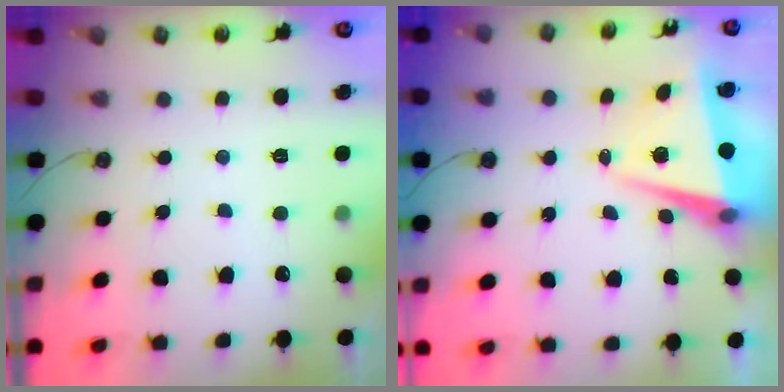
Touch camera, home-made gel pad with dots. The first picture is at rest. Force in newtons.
{"total": 6.6, "press": 6.5, "slide": 1.2}